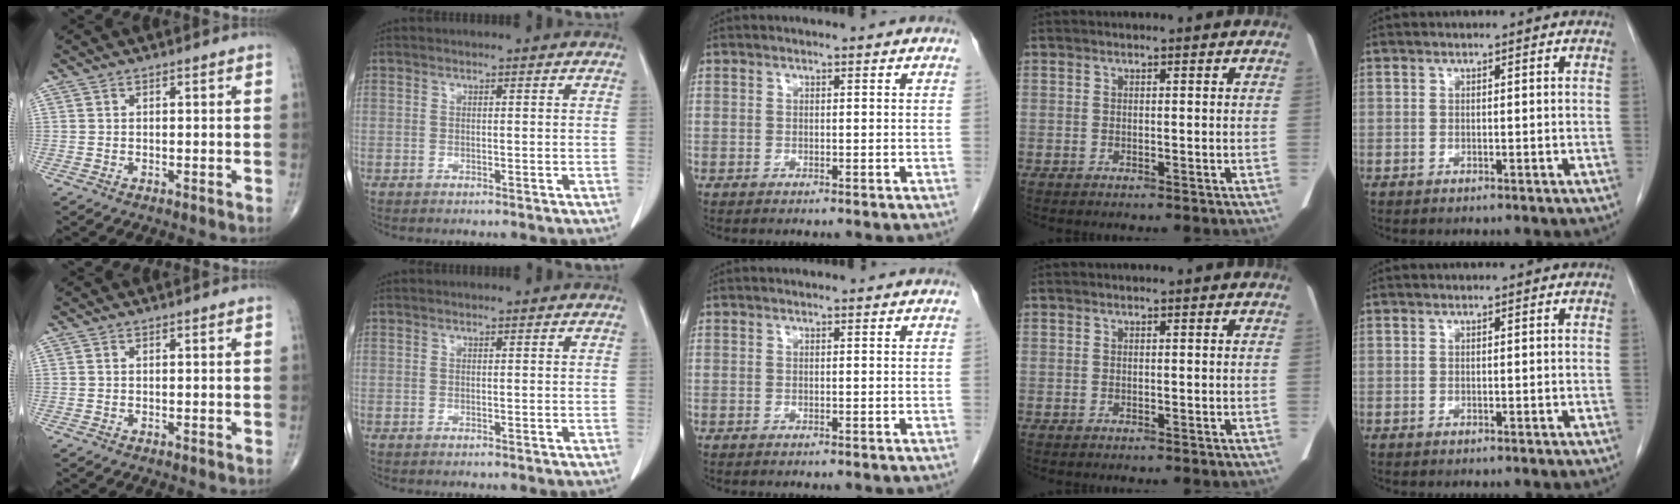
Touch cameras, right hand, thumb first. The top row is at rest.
{}